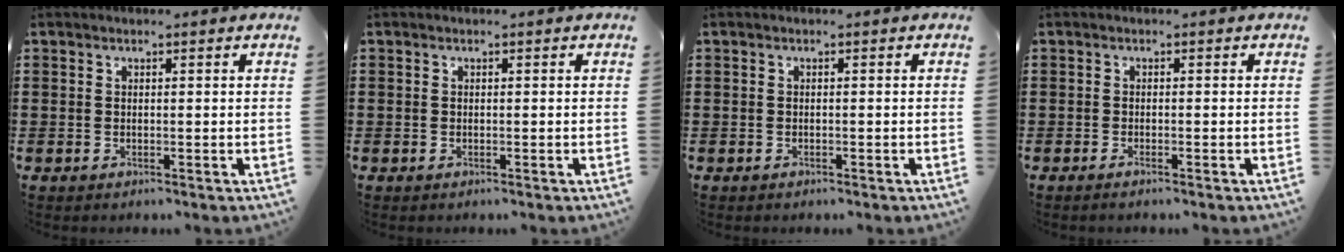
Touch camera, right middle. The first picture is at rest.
{"total": 0.7, "force": [-0.3, 0.6, 0.0], "torque": [0.000, 0.006, -0.007]}
{"total": 0.6, "force": [-0.5, 0.3, 0.0], "torque": [-0.001, 0.003, -0.011]}
{"total": 0.7, "force": [-0.4, -0.1, 0.5], "torque": [-0.011, -0.006, -0.007]}